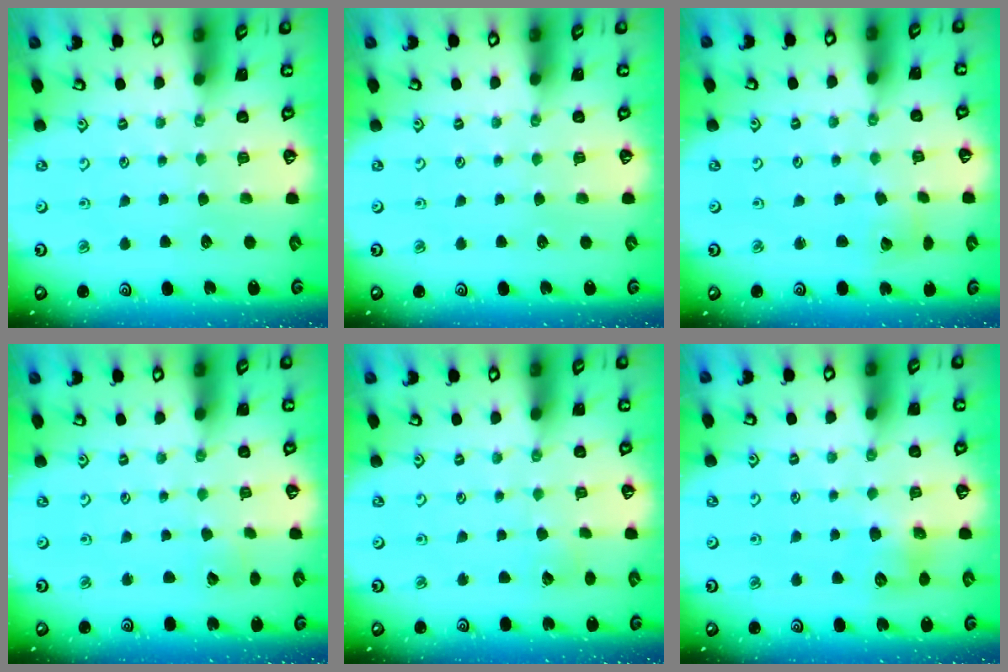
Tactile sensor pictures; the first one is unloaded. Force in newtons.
{"total": 0.0}
{"total": 2.4, "press": 2.4, "slide": 0.3}
{"total": 2.1, "press": 2.1, "slide": 0.2}
{"total": 2.9, "press": 2.9, "slide": 0.3}
{"total": 6.6, "press": 6.6, "slide": 0.8}